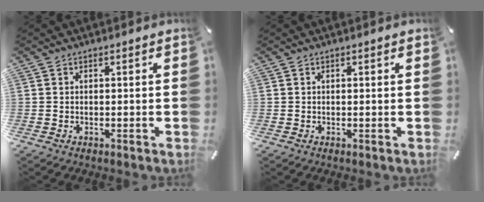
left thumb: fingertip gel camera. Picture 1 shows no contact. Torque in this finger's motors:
{"motor_torque": [-0.09, -0.35, 0.04, 0.08, -0.09]}